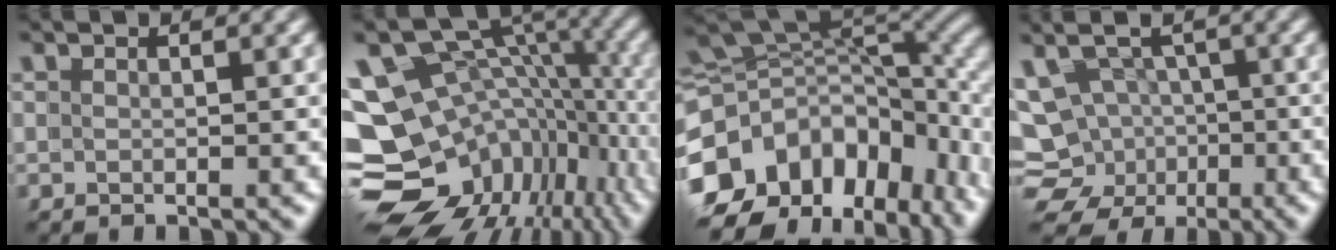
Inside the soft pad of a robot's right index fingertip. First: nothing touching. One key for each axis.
{"total": 20.4, "fx": -3.5, "fy": 16.8, "fz": 11.2, "tx": -0.229, "ty": -0.074, "tz": -0.049}
{"total": 18.0, "fx": -3.8, "fy": 12.7, "fz": 12.1, "tx": -0.220, "ty": -0.034, "tz": -0.056}
{"total": 11.9, "fx": -2.6, "fy": 10.9, "fz": 4.2, "tx": -0.086, "ty": -0.048, "tz": -0.049}